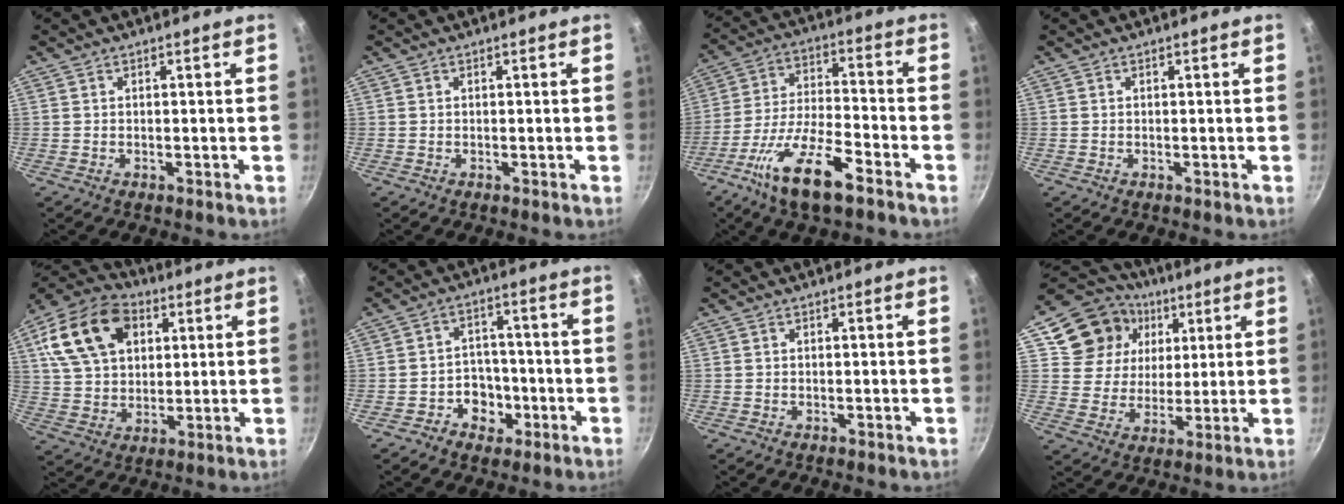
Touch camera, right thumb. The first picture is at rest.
{"total": 0.0}
{"total": 14.9, "force": [-8.6, 4.6, 11.2], "torque": [-0.217, 0.036, -0.165]}
{"total": 0.0}
{"total": 18.4, "force": [6.6, 12.7, 11.5], "torque": [-0.191, 0.006, 0.112]}
{"total": 6.5, "force": [-2.8, 5.4, 2.3], "torque": [0.002, 0.032, -0.039]}
{"total": 0.0}
{"total": 15.8, "force": [6.1, 13.4, 5.7], "torque": [-0.078, -0.002, 0.102]}